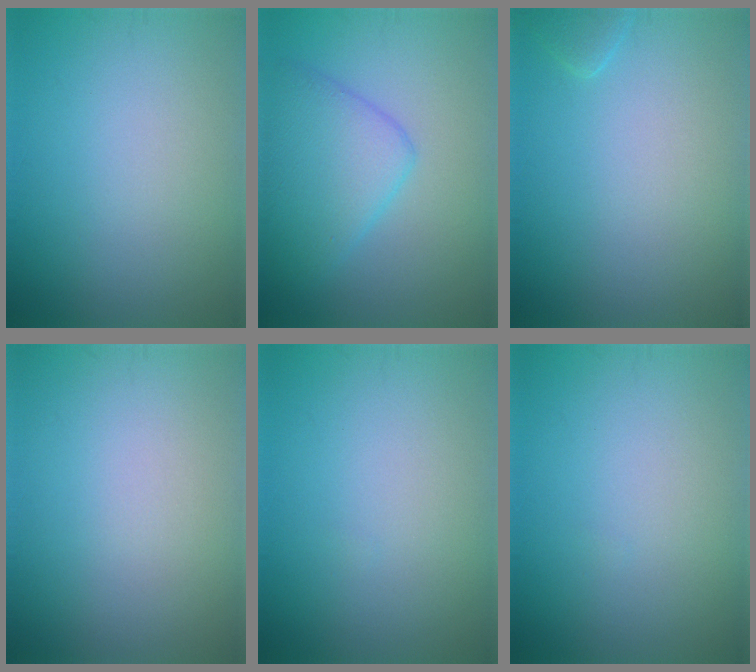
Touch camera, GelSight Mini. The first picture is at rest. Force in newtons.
{"total": 5.3, "press": 5.3, "slide": 0.2}
{"total": 0.9, "press": 0.9, "slide": 0.1}
{"total": 0.0}
{"total": 0.0}
{"total": 0.0}